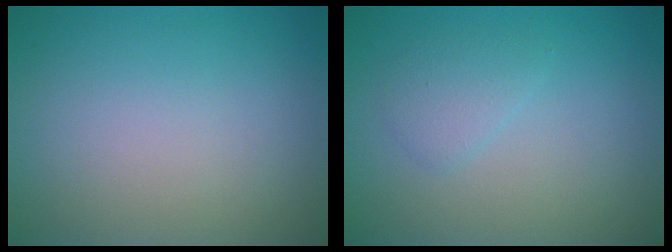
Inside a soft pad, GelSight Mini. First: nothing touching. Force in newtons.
{"total": 1.5, "press": 1.5, "slide": 0.2}